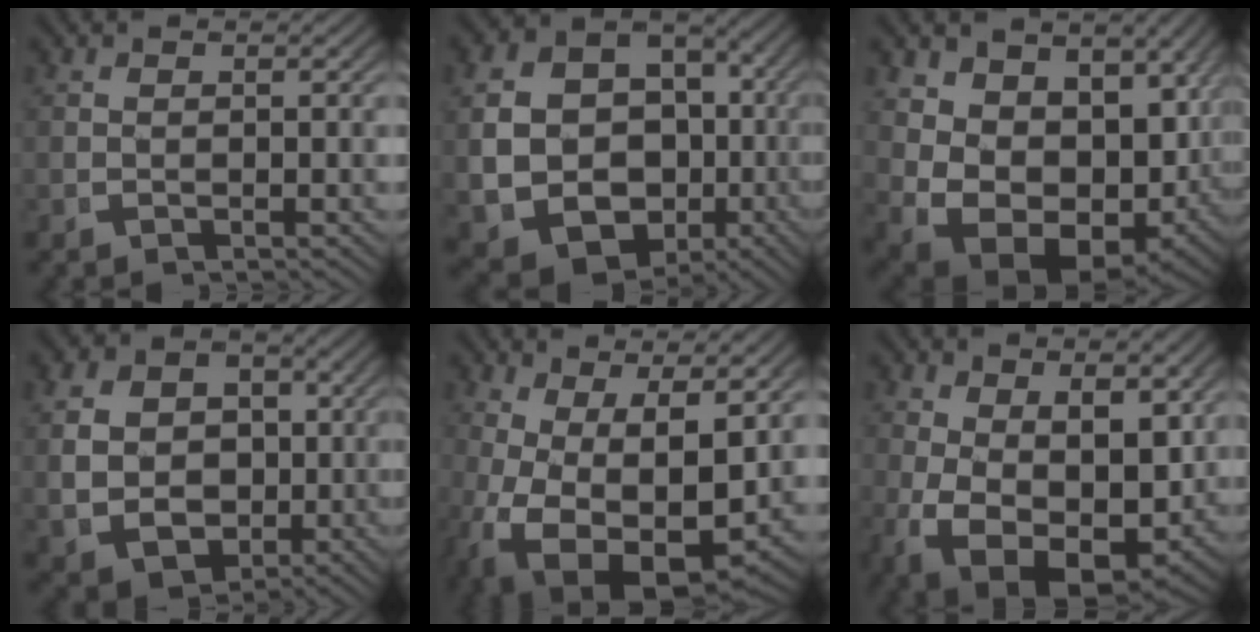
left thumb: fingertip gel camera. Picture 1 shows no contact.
{"total": 17.2, "force": [-3.5, 14.4, 8.9], "torque": [-0.223, -0.079, -0.036]}
{"total": 14.6, "force": [-1.9, 10.7, 9.8], "torque": [-0.218, -0.083, 0.001]}
{"total": 11.1, "force": [-1.1, 9.0, 6.3], "torque": [-0.138, -0.046, 0.002]}
{"total": 10.6, "force": [-1.5, 5.6, 8.9], "torque": [-0.182, -0.053, 0.010]}
{"total": 11.8, "force": [-3.0, 7.8, 8.2], "torque": [-0.180, -0.066, -0.021]}